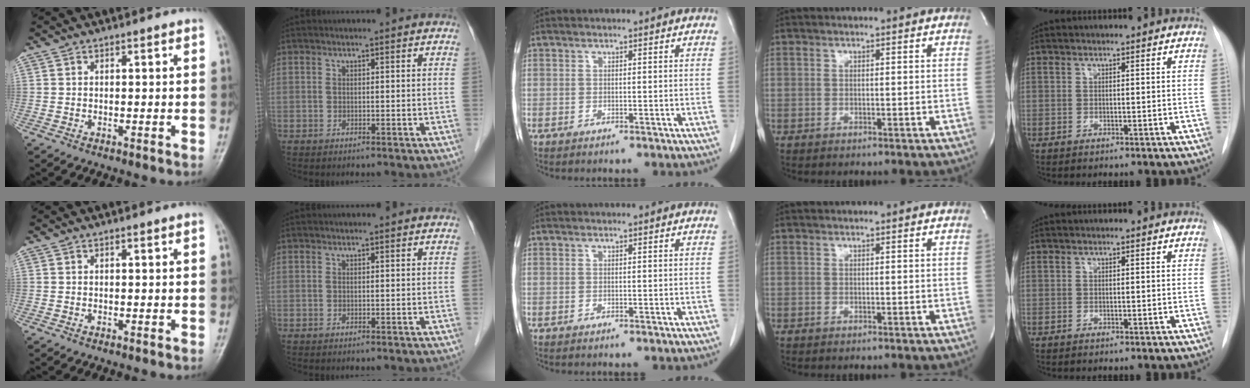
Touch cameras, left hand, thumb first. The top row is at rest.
{}